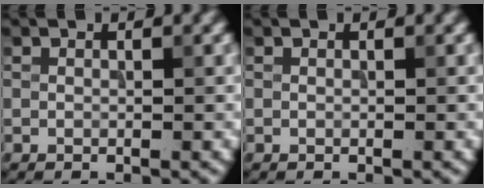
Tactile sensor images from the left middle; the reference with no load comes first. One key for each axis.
{"total": 0.0}